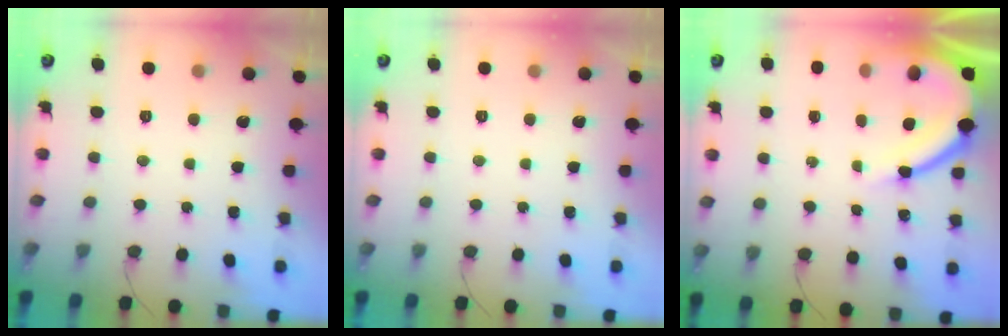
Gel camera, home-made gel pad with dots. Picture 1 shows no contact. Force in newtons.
{"total": 0.0}
{"total": 10.1, "press": 10.0, "slide": 1.2}